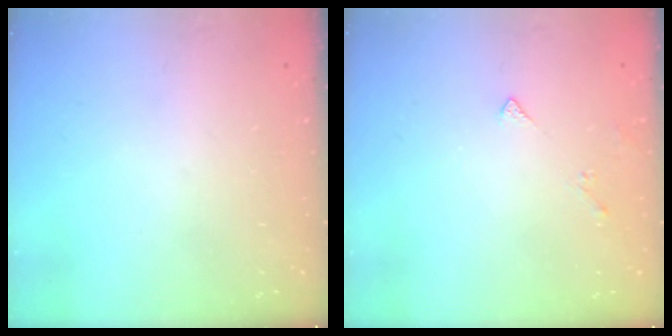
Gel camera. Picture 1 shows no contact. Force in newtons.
{"total": 2.8, "press": 2.8, "slide": 0.5}